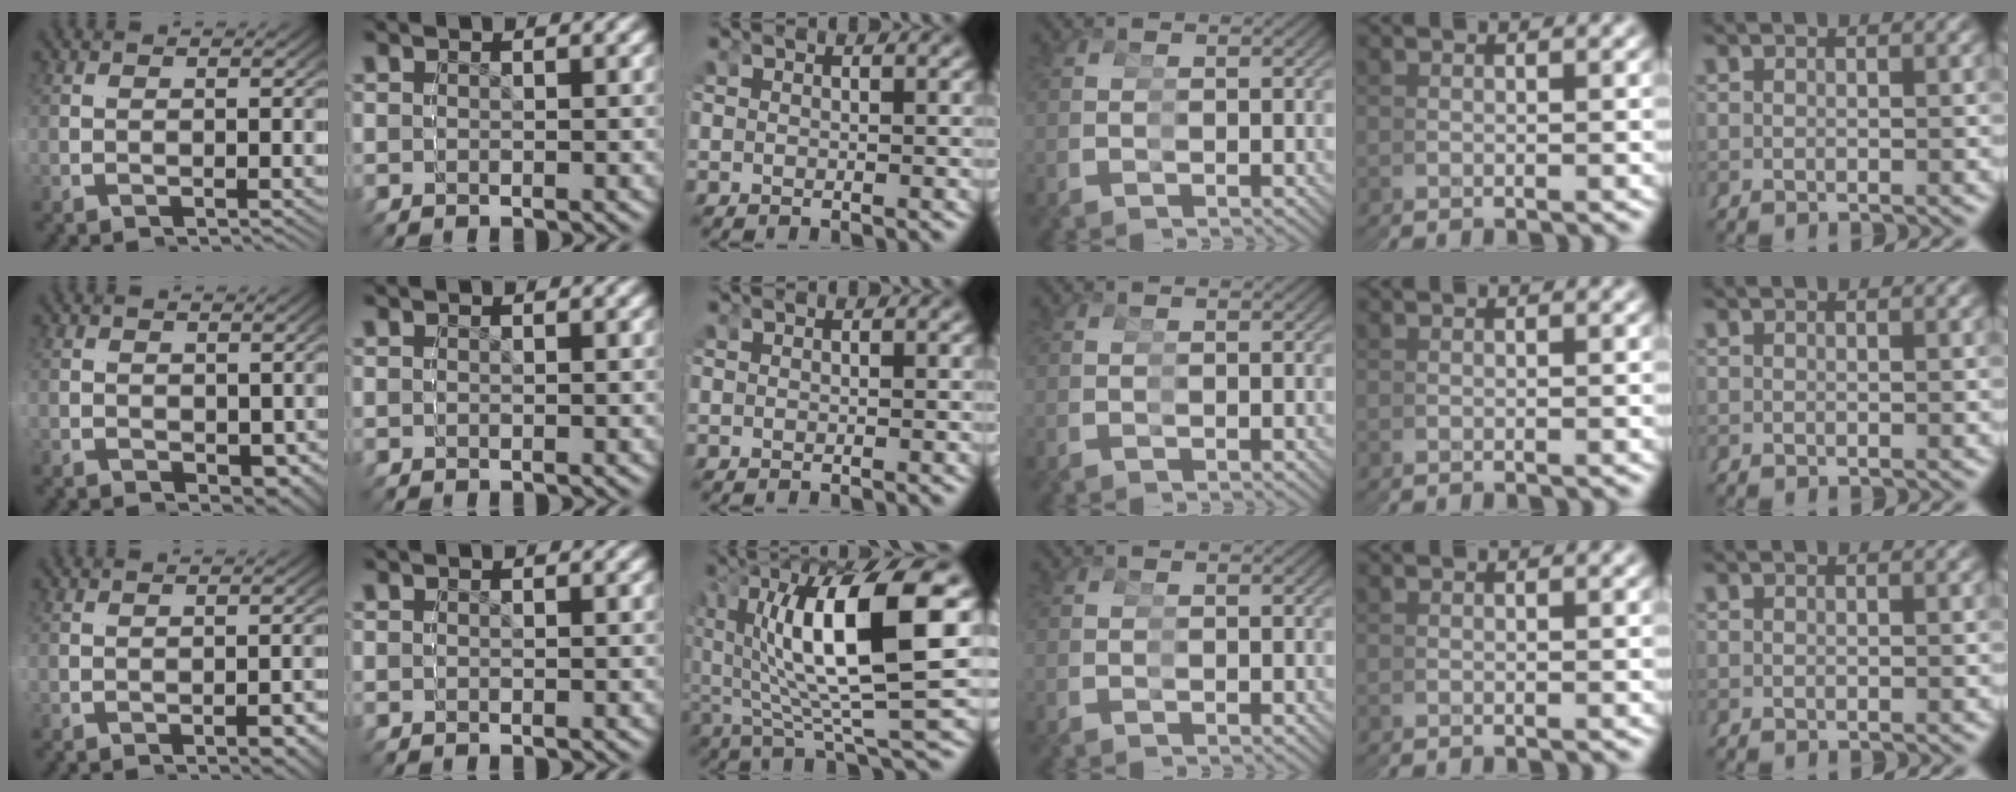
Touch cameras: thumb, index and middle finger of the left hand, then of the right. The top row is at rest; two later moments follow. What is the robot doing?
{"motion": "grasp_and_lifting", "object": "cubes"}